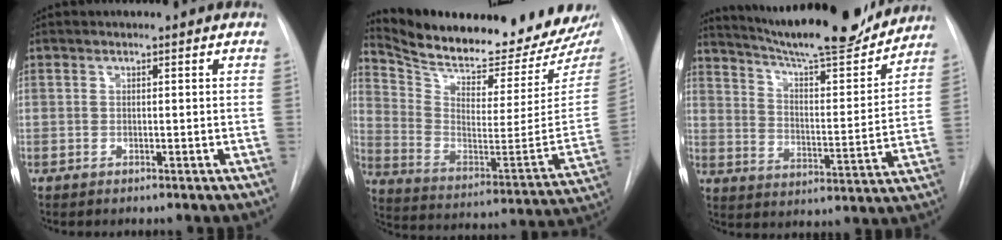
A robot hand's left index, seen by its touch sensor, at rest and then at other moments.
{"total": 26.0, "force": [23.9, 3.5, 9.5], "torque": [-0.165, -0.095, 0.339]}
{"total": 21.6, "force": [19.6, 2.4, 8.8], "torque": [-0.145, -0.026, 0.279]}